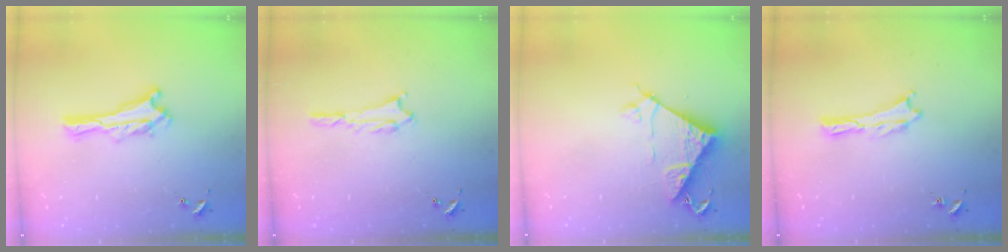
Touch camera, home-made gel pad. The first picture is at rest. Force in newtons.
{"total": 1.8, "press": 1.8, "slide": 0.2}
{"total": 7.2, "press": 7.2, "slide": 0.5}
{"total": 0.0}